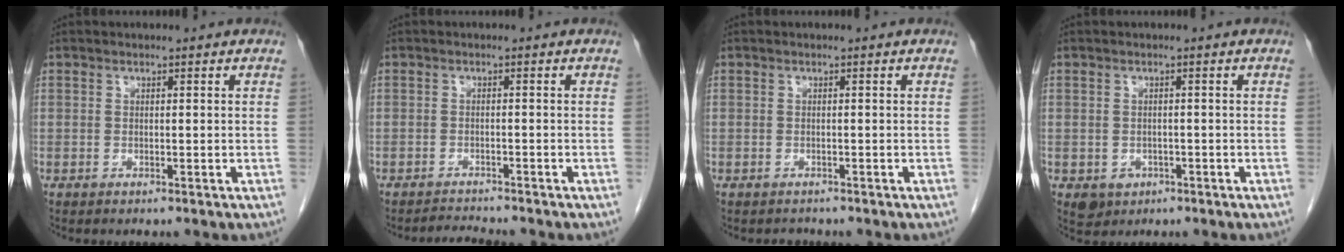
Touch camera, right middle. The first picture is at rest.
{"total": 2.2, "force": [-2.2, -0.3, -0.1], "torque": [-0.003, -0.013, -0.034]}
{"total": 1.1, "force": [-1.0, 0.5, -0.1], "torque": [-0.006, -0.001, -0.016]}
{"total": 3.3, "force": [-1.4, 2.8, 1.0], "torque": [-0.016, 0.001, -0.013]}